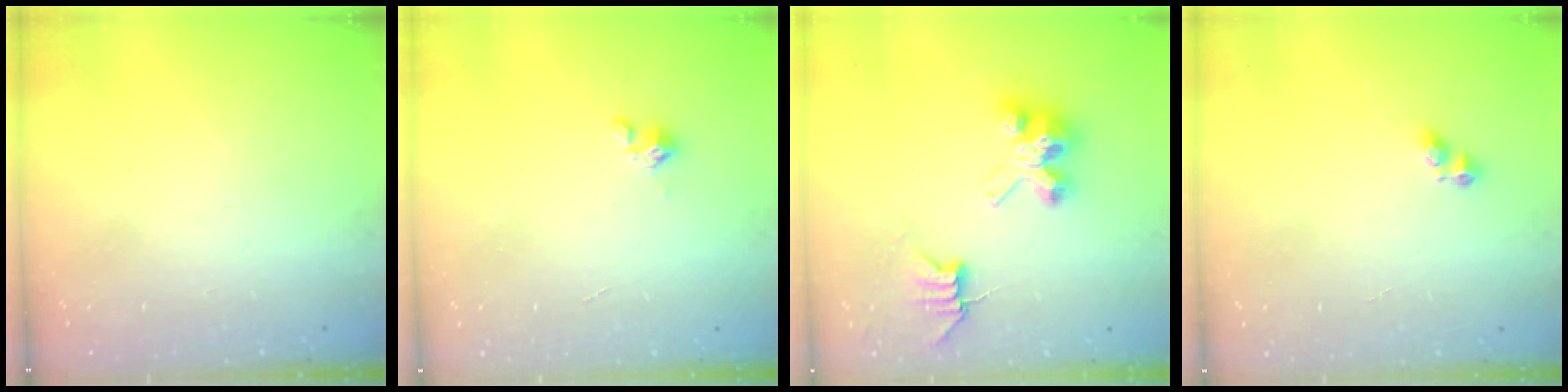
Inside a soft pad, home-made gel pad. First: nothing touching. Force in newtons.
{"total": 0.9, "press": 0.9, "slide": 0.2}
{"total": 7.2, "press": 7.1, "slide": 0.6}
{"total": 3.9, "press": 3.9, "slide": 0.5}